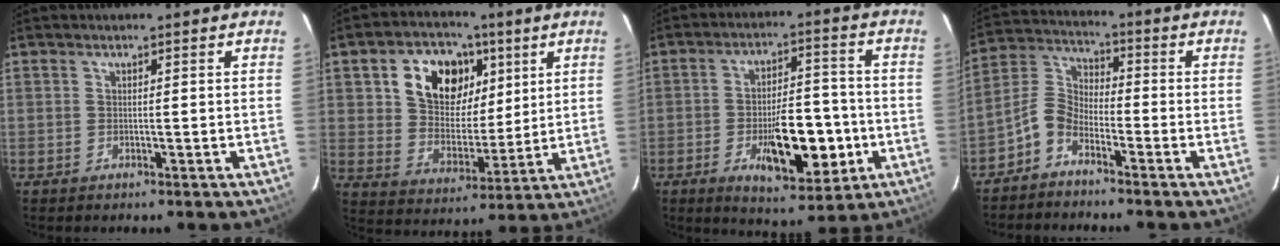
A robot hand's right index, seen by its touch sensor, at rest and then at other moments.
{"total": 14.9, "force": [6.1, 10.4, 8.7], "torque": [-0.168, 0.025, 0.111]}
{"total": 14.3, "force": [-4.5, 5.9, 12.2], "torque": [-0.203, 0.004, -0.053]}
{"total": 5.8, "force": [-4.0, 2.9, 3.0], "torque": [-0.072, 0.022, -0.090]}